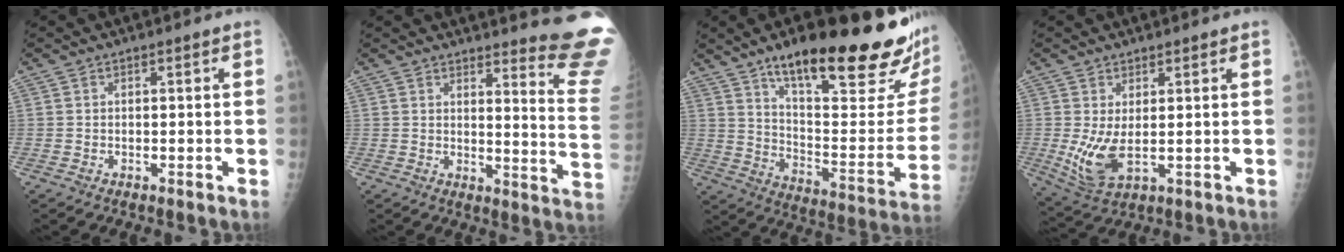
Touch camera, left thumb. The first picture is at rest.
{"total": 15.0, "force": [14.1, -0.4, 4.9], "torque": [-0.044, -0.186, 0.147]}
{"total": 31.1, "force": [19.3, 7.5, 23.1], "torque": [-0.279, -0.065, 0.297]}
{"total": 7.3, "force": [0.6, 3.0, 6.6], "torque": [-0.139, -0.011, 0.025]}